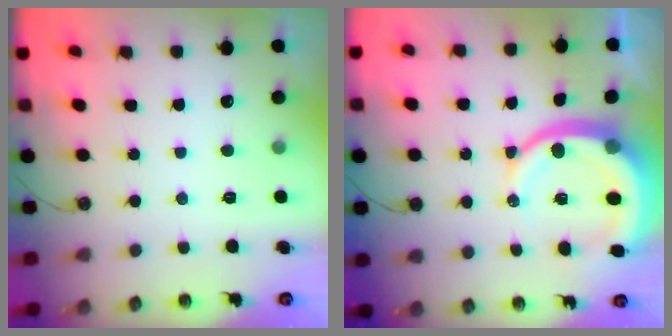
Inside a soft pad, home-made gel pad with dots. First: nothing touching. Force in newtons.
{"total": 13.4, "press": 13.3, "slide": 1.5}